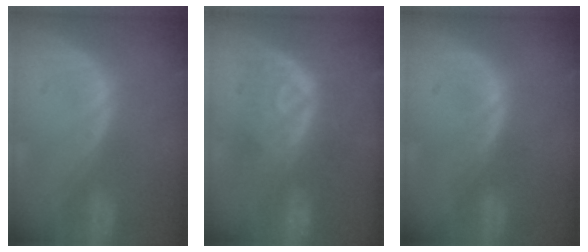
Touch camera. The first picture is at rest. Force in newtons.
{"total": 8.5, "press": 8.4, "slide": 0.9}
{"total": 1.1, "press": 1.1, "slide": 0.3}